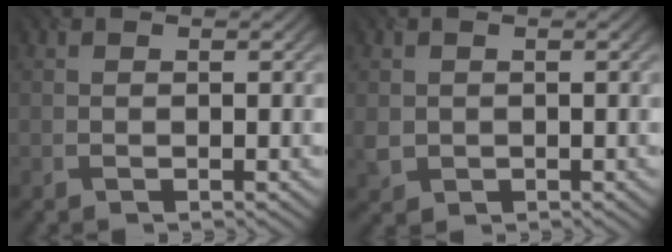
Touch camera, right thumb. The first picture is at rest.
{"total": 2.0, "force": [0.1, 1.8, 0.7], "torque": [-0.029, -0.007, 0.005]}